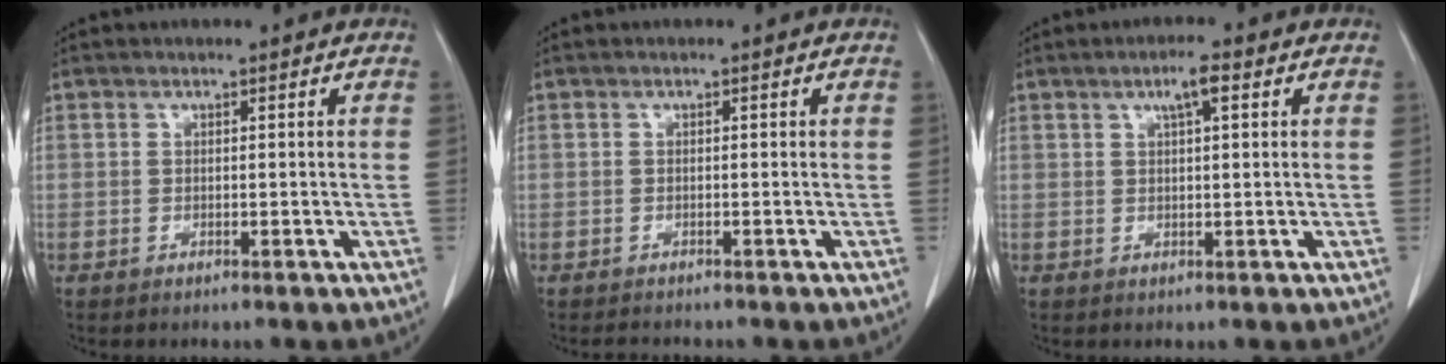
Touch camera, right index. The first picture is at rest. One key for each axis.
{"total": 1.3, "fx": -1.2, "fy": 0.4, "fz": 0.2, "tx": -0.007, "ty": -0.004, "tz": -0.017}
{"total": 3.0, "fx": 1.4, "fy": 0.4, "fz": 2.7, "tx": -0.047, "ty": 0.006, "tz": 0.023}